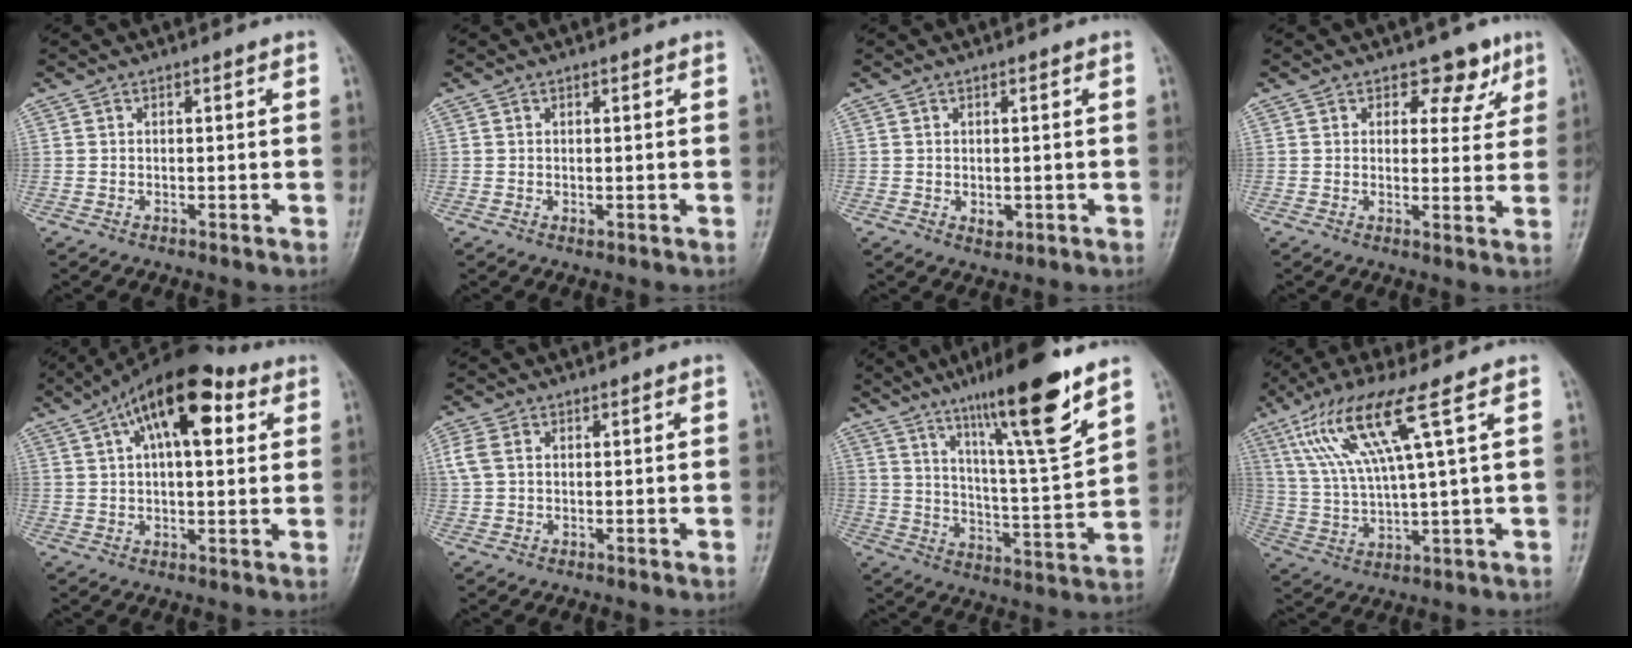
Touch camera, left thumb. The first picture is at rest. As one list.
[{"total": 0.6, "force": [0.0, 0.3, 0.5], "torque": [-0.007, -0.002, 0.003]}, {"total": 2.0, "force": [-0.3, 1.4, 1.4], "torque": [-0.013, -0.002, -0.001]}, {"total": 5.7, "force": [3.5, 3.7, 2.6], "torque": [0.008, -0.014, 0.041]}, {"total": 16.1, "force": [6.5, 7.2, 12.8], "torque": [-0.183, 0.012, 0.094]}, {"total": 2.8, "force": [0.7, 1.9, 2.0], "torque": [-0.060, 0.008, 0.015]}, {"total": 18.5, "force": [11.9, 1.8, 14.1], "torque": [-0.210, -0.061, 0.195]}, {"total": 12.7, "force": [5.9, 0.6, 11.3], "torque": [-0.250, -0.012, 0.121]}]